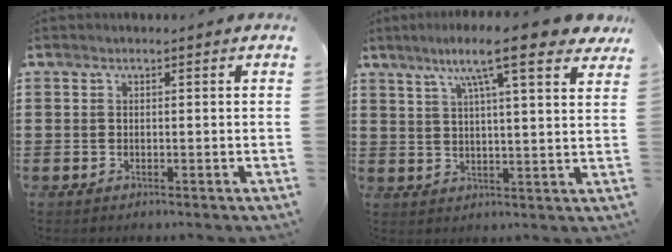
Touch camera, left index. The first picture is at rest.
{"total": 10.3, "force": [7.1, 1.2, 7.4], "torque": [-0.142, -0.018, 0.113]}